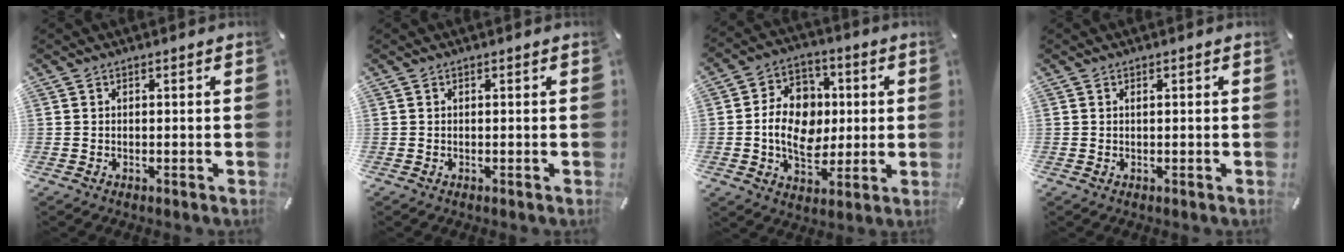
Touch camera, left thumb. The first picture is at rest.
{"total": 0.0}
{"total": 12.9, "force": [-0.6, 10.3, 7.8], "torque": [-0.153, 0.019, -0.008]}
{"total": 0.6, "force": [0.2, 0.2, 0.5], "torque": [-0.010, -0.001, 0.003]}